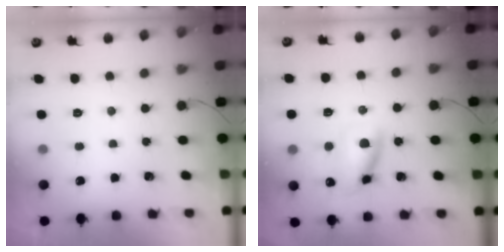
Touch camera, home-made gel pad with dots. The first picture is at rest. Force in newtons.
{"total": 12.2, "press": 12.0, "slide": 2.3}